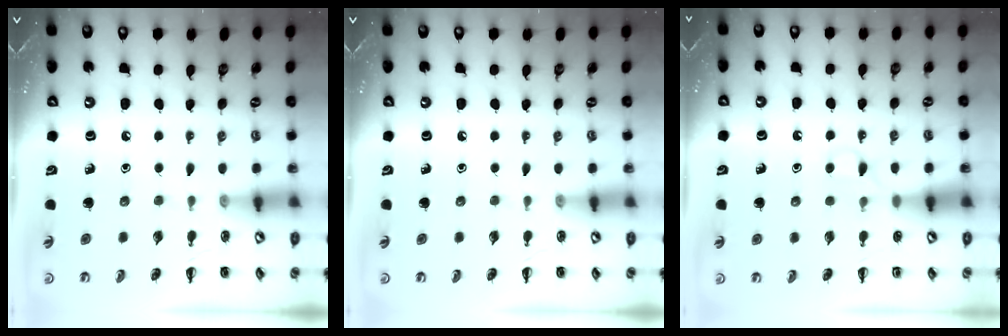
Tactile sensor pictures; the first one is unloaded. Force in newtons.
{"total": 0.0}
{"total": 4.9, "press": 4.7, "slide": 1.5}